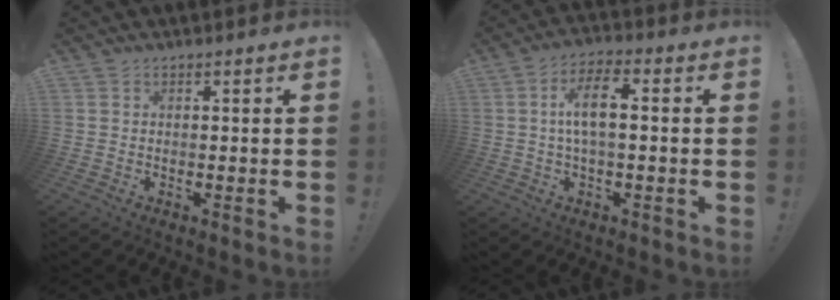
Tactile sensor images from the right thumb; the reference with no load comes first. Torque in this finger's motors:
{"motor_torque": [0.13, 0.01, 0.59, -0.54, 0.04]}